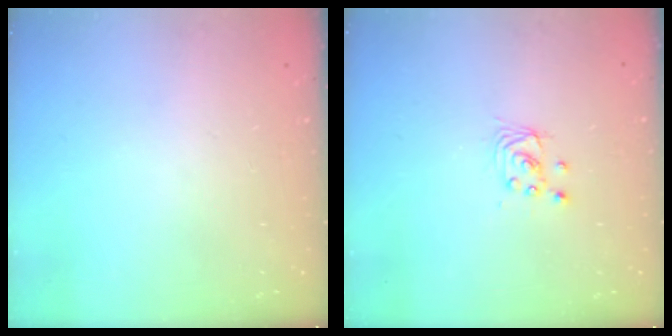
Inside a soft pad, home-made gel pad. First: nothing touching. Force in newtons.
{"total": 2.8, "press": 2.8, "slide": 0.2}